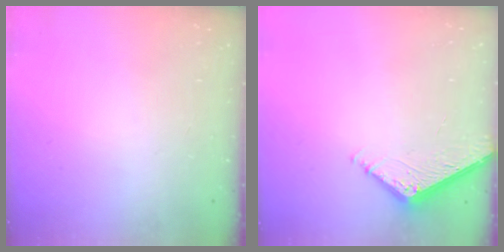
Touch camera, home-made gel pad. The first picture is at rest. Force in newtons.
{"total": 7.1, "press": 7.1, "slide": 0.3}